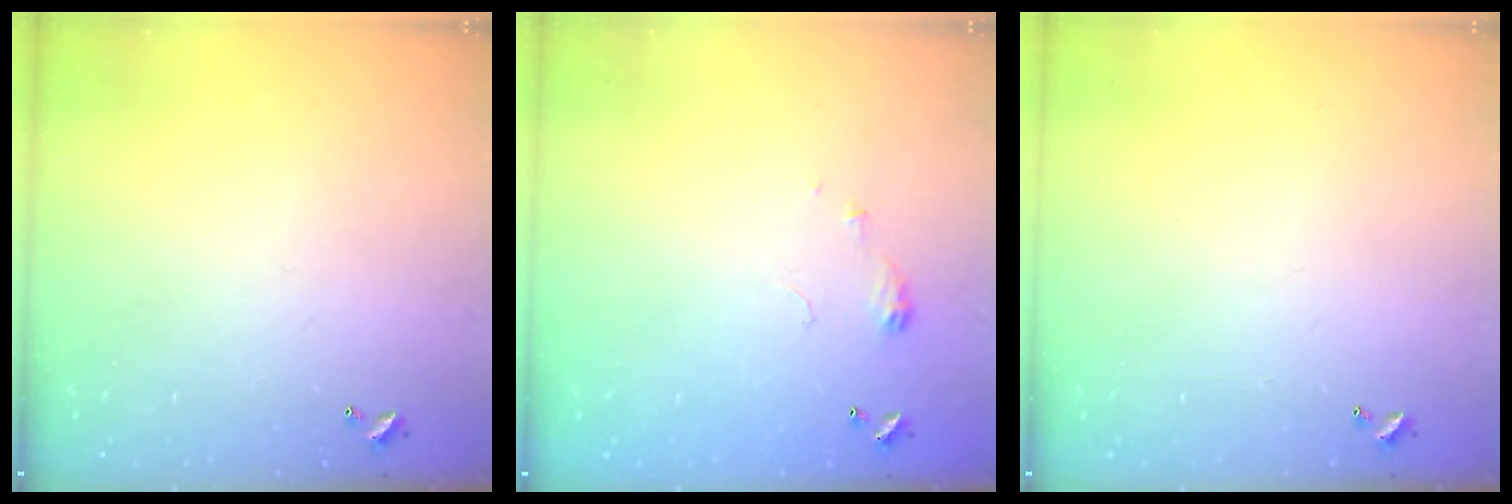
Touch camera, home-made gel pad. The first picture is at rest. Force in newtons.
{"total": 3.5, "press": 3.5, "slide": 0.5}
{"total": 0.0}